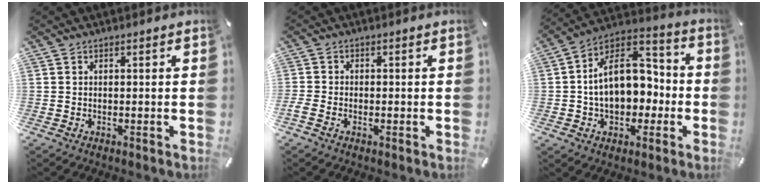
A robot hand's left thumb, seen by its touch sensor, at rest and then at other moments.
{"total": 1.7, "force": [-1.0, 0.9, 1.0], "torque": [-0.019, 0.004, -0.018]}
{"total": 16.6, "force": [-0.6, 12.3, 11.2], "torque": [-0.159, 0.005, -0.009]}